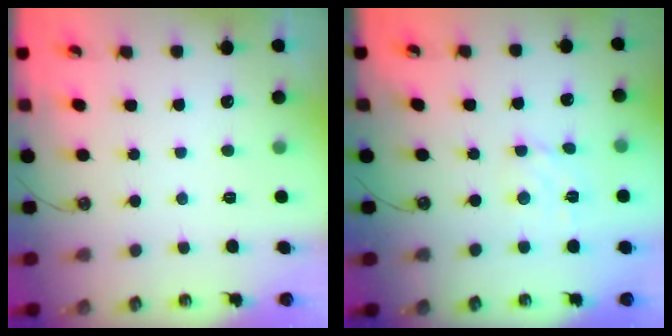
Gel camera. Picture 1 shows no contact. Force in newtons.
{"total": 2.9, "press": 2.9, "slide": 0.4}